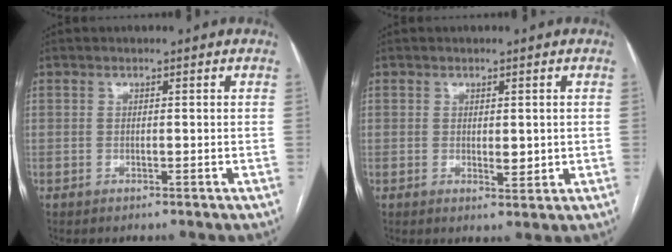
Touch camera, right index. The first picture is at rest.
{"total": 2.3, "force": [0.1, 1.1, 2.0], "torque": [-0.031, -0.005, 0.008]}